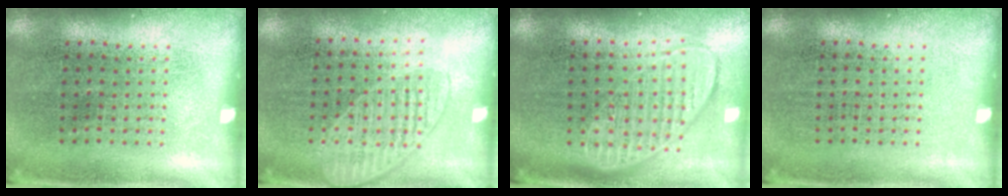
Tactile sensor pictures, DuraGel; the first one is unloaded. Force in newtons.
{"total": 1.3, "press": 1.2, "slide": 0.6}
{"total": 1.8, "press": 1.5, "slide": 1.0}
{"total": 0.0}